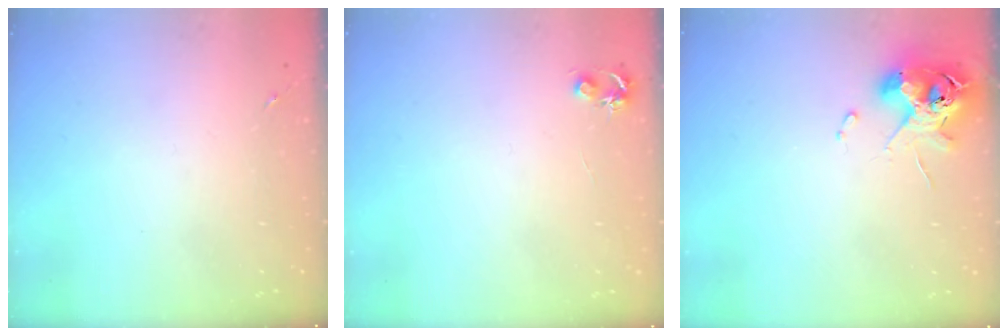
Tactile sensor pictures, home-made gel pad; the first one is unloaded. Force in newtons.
{"total": 4.7, "press": 4.7, "slide": 0.6}
{"total": 11.3, "press": 11.2, "slide": 1.7}